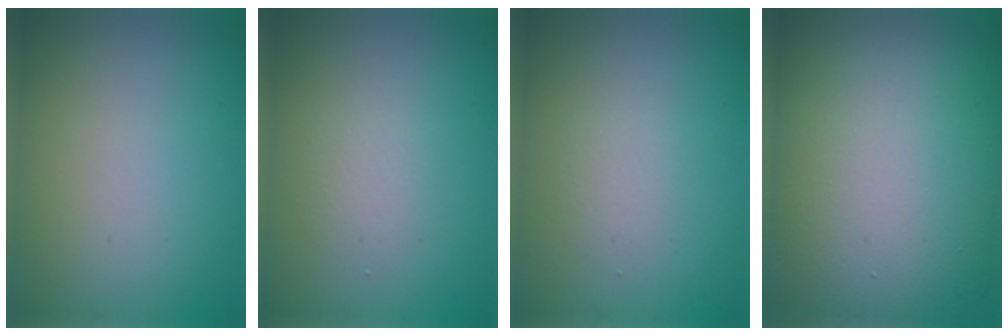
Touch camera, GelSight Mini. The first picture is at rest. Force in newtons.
{"total": 1.6, "press": 1.6, "slide": 0.1}
{"total": 1.4, "press": 1.4, "slide": 0.1}
{"total": 17.3, "press": 17.2, "slide": 1.6}